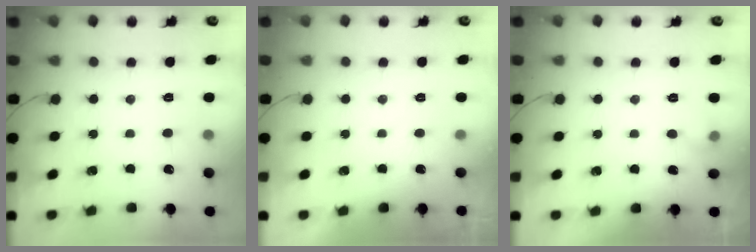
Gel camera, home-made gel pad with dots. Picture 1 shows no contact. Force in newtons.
{"total": 0.0}
{"total": 5.3, "press": 5.1, "slide": 1.5}